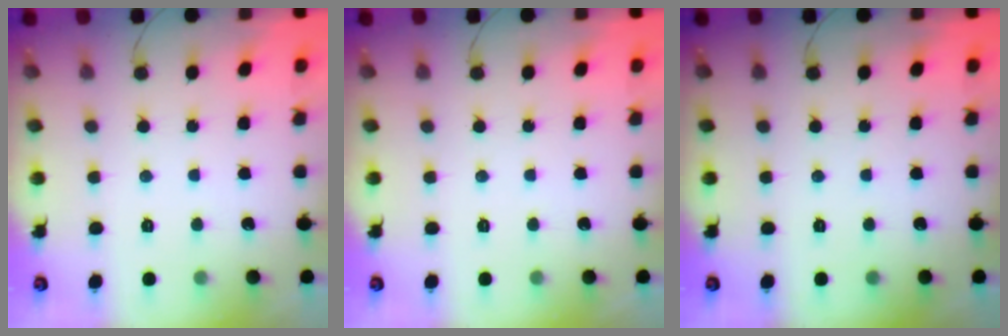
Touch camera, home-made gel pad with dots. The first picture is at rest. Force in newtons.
{"total": 0.0}
{"total": 0.0}